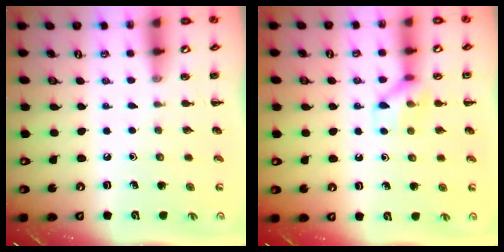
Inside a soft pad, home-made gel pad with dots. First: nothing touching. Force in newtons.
{"total": 9.3, "press": 9.3, "slide": 0.6}